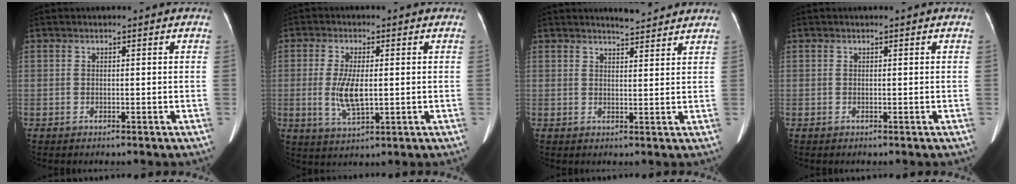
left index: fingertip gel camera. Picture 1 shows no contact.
{"total": 6.0, "force": [-0.3, 1.9, 5.7], "torque": [-0.124, -0.008, 0.000]}
{"total": 4.3, "force": [4.2, 0.4, 1.1], "torque": [-0.023, 0.006, 0.056]}
{"total": 0.0}